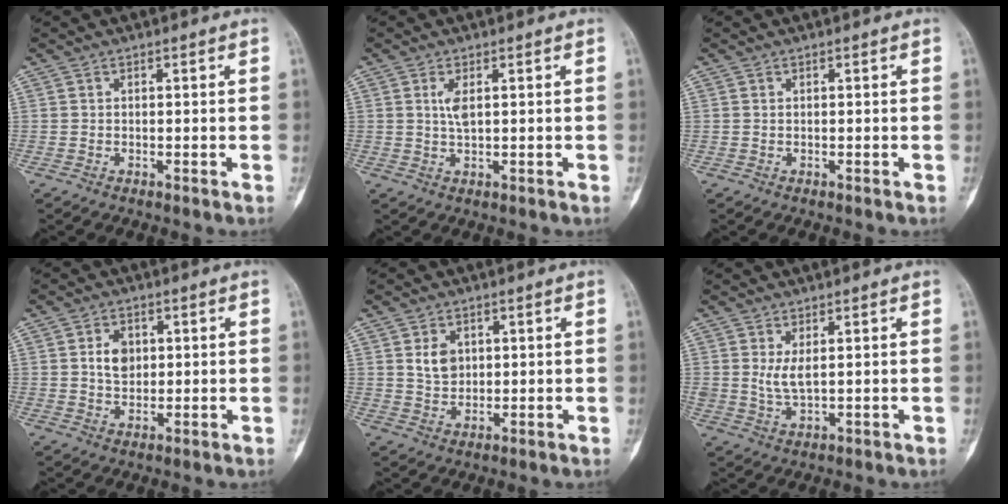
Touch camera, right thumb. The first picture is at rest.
{"total": 2.6, "force": [0.7, 0.8, 2.4], "torque": [-0.050, -0.003, 0.016]}
{"total": 0.0}
{"total": 5.0, "force": [1.0, 3.6, 3.2], "torque": [-0.041, -0.005, 0.018]}
{"total": 4.6, "force": [1.4, 3.4, 2.7], "torque": [-0.031, -0.010, 0.028]}
{"total": 3.7, "force": [1.0, 1.5, 3.2], "torque": [-0.063, -0.013, 0.029]}